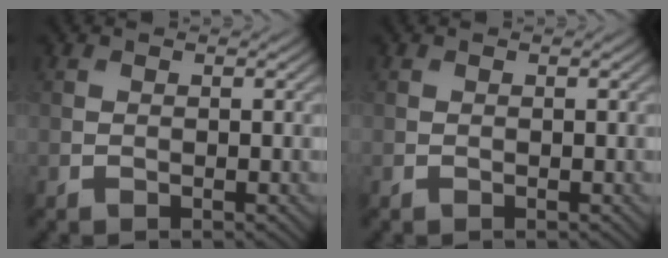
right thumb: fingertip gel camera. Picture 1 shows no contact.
{"total": 0.0}